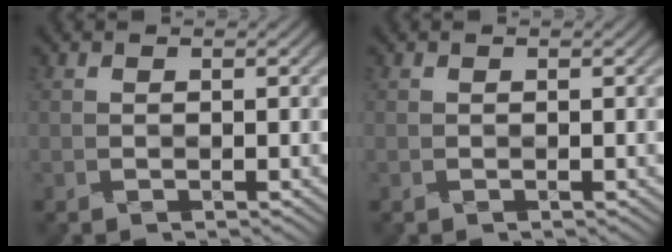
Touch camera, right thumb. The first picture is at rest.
{"total": 0.0}